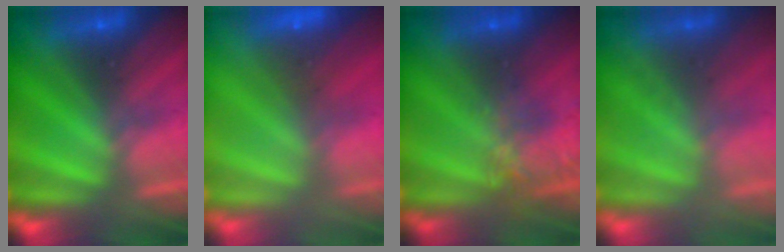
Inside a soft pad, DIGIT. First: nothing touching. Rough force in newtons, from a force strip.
{"total": 8.4}
{"total": 7.4}
{"total": 2.2}